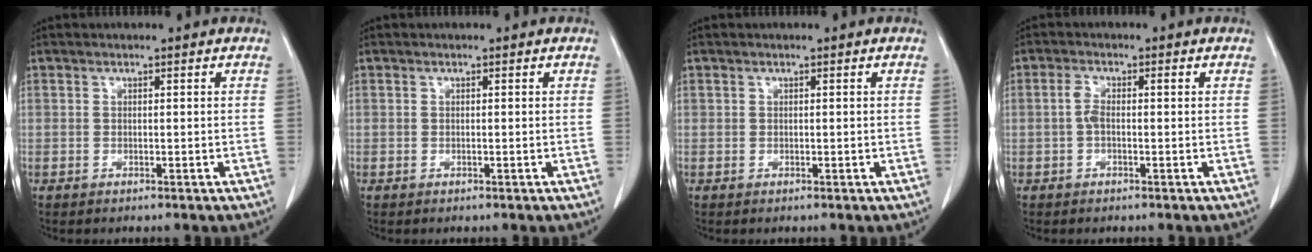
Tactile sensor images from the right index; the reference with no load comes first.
{"total": 0.0}
{"total": 0.0}
{"total": 2.9, "force": [0.2, 1.1, 2.7], "torque": [-0.061, 0.012, 0.001]}